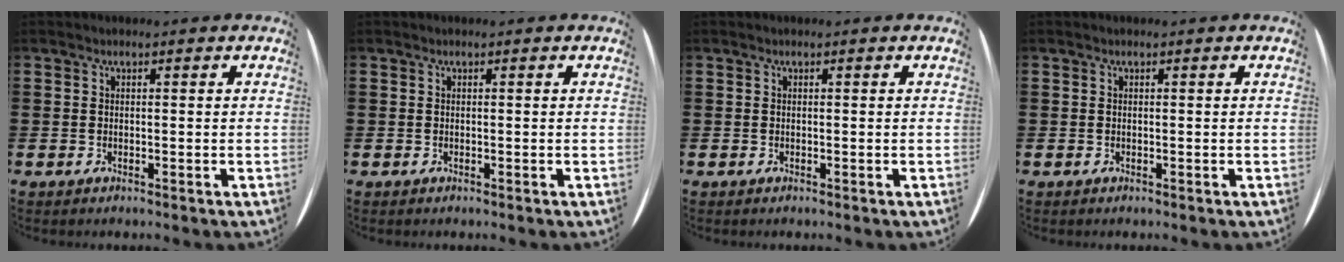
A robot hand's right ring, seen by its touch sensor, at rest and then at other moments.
{"total": 0.0}
{"total": 0.0}
{"total": 0.0}